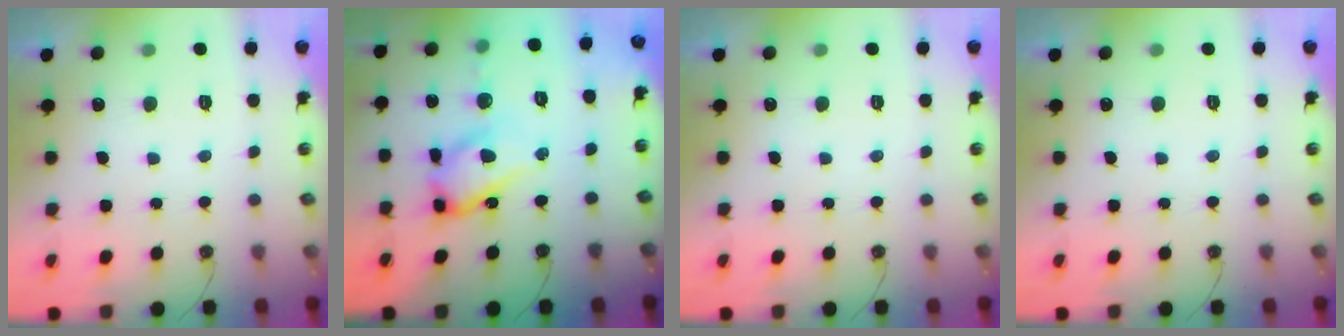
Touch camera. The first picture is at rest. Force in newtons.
{"total": 15.2, "press": 15.1, "slide": 0.8}
{"total": 0.0}
{"total": 0.0}